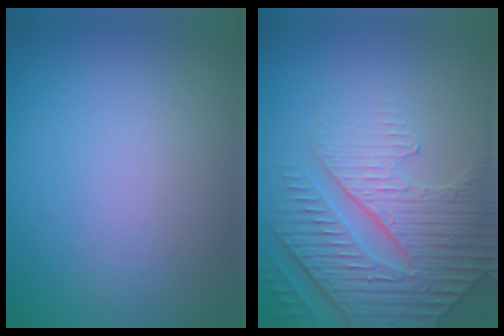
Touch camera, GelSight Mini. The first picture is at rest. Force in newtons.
{"total": 5.5, "press": 5.0, "slide": 2.2}